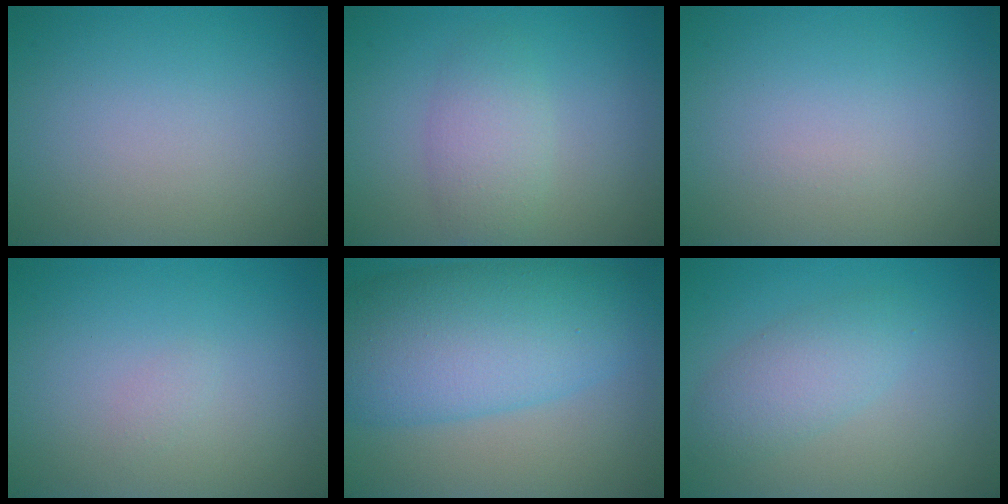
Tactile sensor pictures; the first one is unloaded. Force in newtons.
{"total": 3.0, "press": 3.0, "slide": 0.0}
{"total": 0.0}
{"total": 0.6, "press": 0.6, "slide": 0.1}
{"total": 10.3, "press": 10.3, "slide": 0.1}
{"total": 3.0, "press": 3.0, "slide": 0.2}